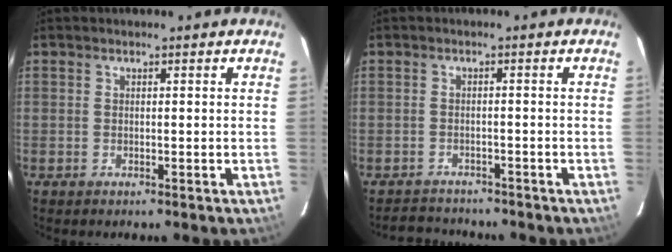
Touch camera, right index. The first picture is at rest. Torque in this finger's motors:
{"motor_torque": [0.03, 0.06, -0.11, -0.07]}